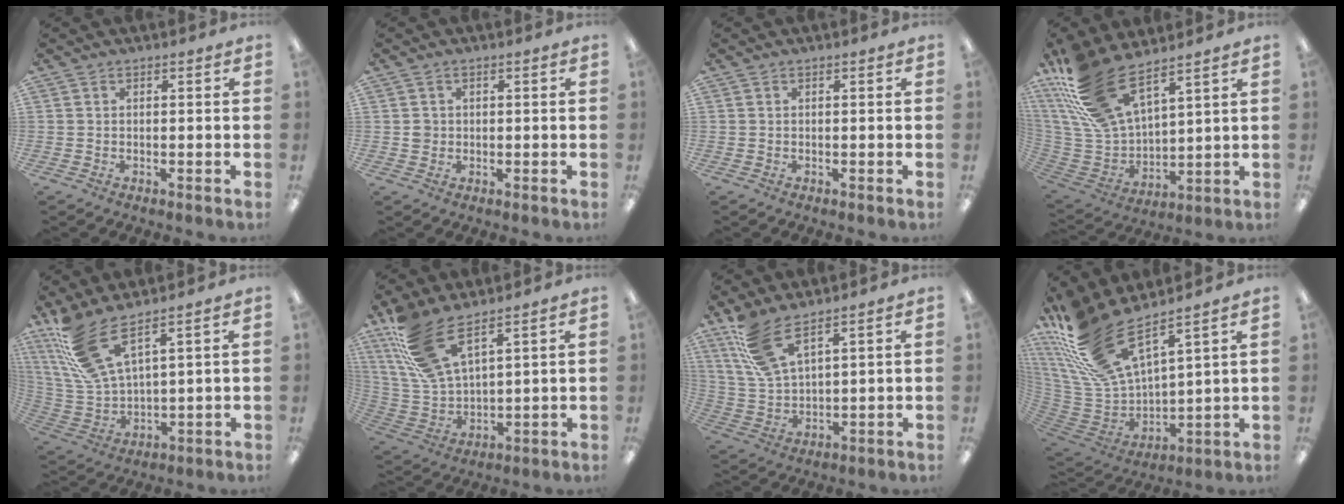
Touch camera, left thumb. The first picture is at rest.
{"total": 2.1, "force": [0.2, 1.9, 0.7], "torque": [-0.007, 0.002, 0.000]}
{"total": 0.0}
{"total": 19.1, "force": [13.4, 7.8, 11.2], "torque": [-0.259, -0.073, 0.250]}
{"total": 14.2, "force": [9.3, 4.5, 9.8], "torque": [-0.230, -0.044, 0.169]}
{"total": 15.6, "force": [10.5, 5.8, 10.0], "torque": [-0.229, -0.041, 0.194]}
{"total": 11.5, "force": [8.4, 3.6, 7.1], "torque": [-0.157, -0.028, 0.160]}
{"total": 20.7, "force": [15.7, 6.5, 11.8], "torque": [-0.264, -0.108, 0.280]}